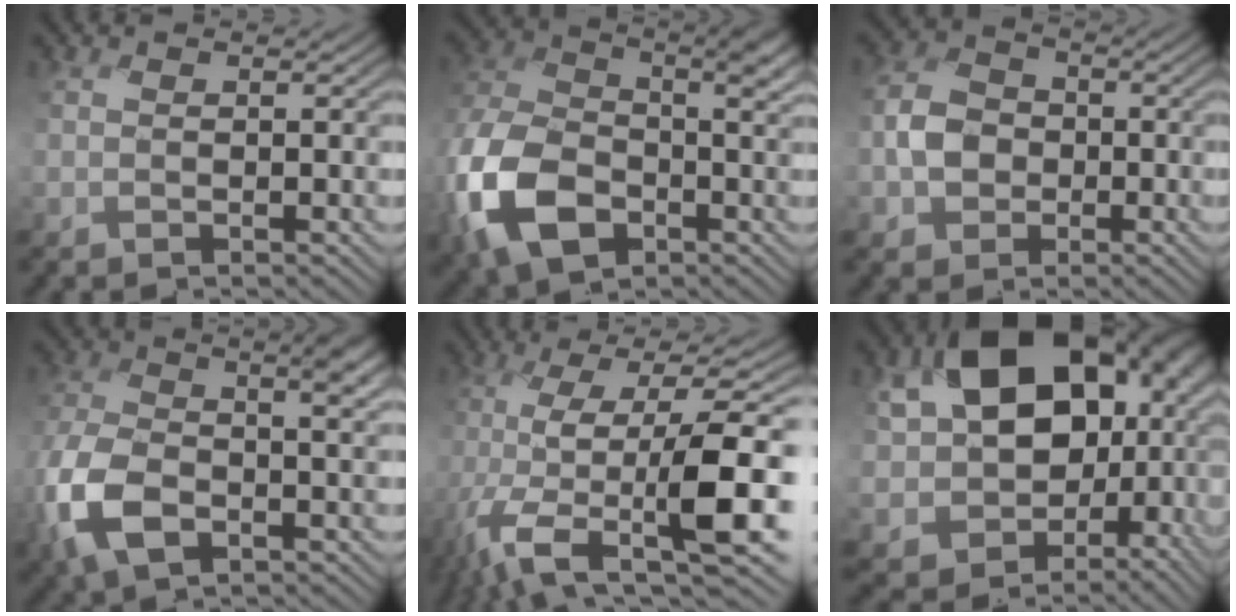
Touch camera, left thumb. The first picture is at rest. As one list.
[{"total": 14.5, "force": [-5.5, 9.4, 9.6], "torque": [-0.251, -0.036, -0.112]}, {"total": 5.0, "force": [-1.9, 4.1, 2.2], "torque": [-0.044, 0.002, -0.053]}, {"total": 10.8, "force": [-3.3, 6.2, 8.3], "torque": [-0.206, -0.028, -0.063]}, {"total": 15.8, "force": [-6.2, 5.7, 13.3], "torque": [-0.259, -0.014, -0.111]}, {"total": 20.0, "force": [3.6, 14.4, 13.4], "torque": [-0.249, -0.032, 0.111]}]